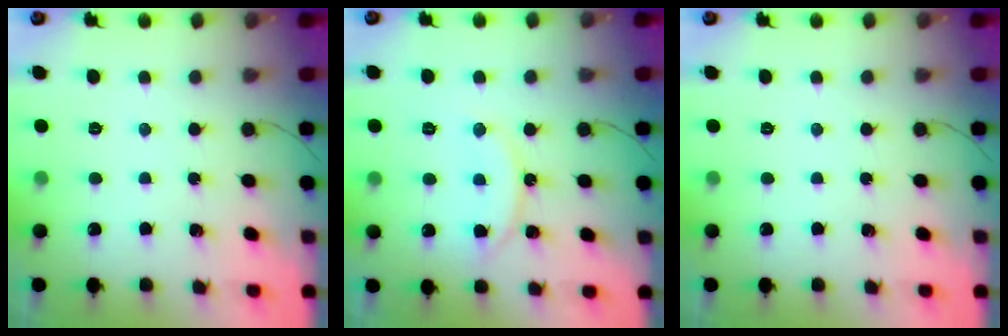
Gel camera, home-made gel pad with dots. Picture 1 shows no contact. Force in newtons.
{"total": 11.9, "press": 11.9, "slide": 0.8}
{"total": 0.0}